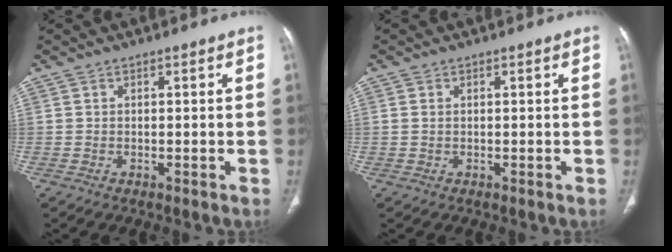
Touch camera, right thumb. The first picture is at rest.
{"total": 1.0, "force": [0.3, 0.6, 0.7], "torque": [-0.022, 0.003, 0.011]}